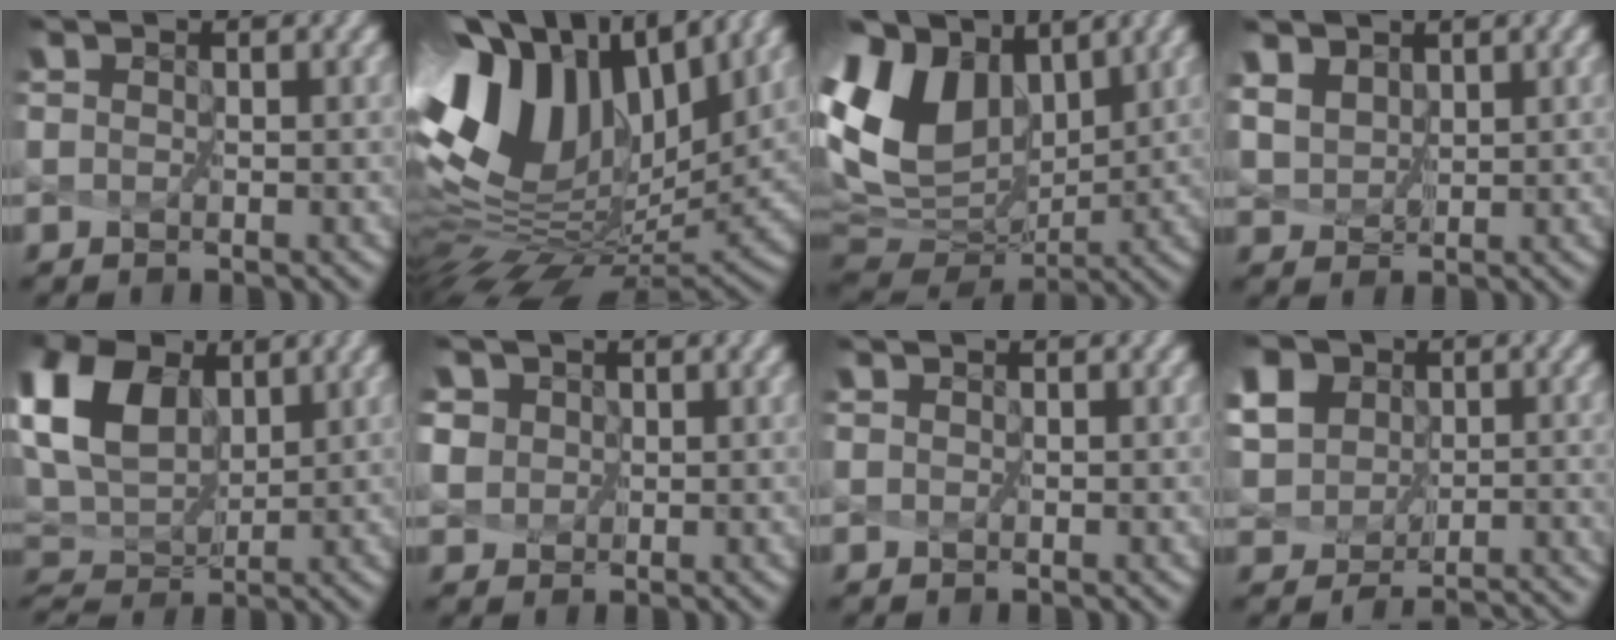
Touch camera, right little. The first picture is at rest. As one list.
[{"total": 14.1, "force": [4.8, 8.2, 10.4], "torque": [-0.214, 0.015, 0.099]}, {"total": 12.8, "force": [4.6, 8.6, 8.3], "torque": [-0.201, 0.015, 0.103]}, {"total": 4.3, "force": [3.4, 2.4, 1.3], "torque": [-0.083, -0.006, 0.079]}, {"total": 6.4, "force": [3.0, 4.0, 4.0], "torque": [-0.105, 0.012, 0.069]}, {"total": 4.7, "force": [2.8, 3.3, 1.6], "torque": [-0.052, 0.005, 0.048]}, {"total": 0.0}, {"total": 10.5, "force": [-0.7, 9.5, 4.4], "torque": [-0.120, -0.006, -0.012]}]